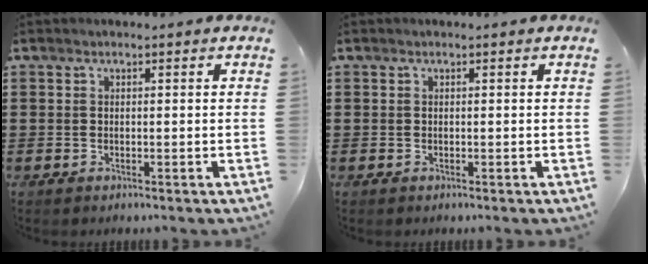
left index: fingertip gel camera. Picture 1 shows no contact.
{"total": 0.0}